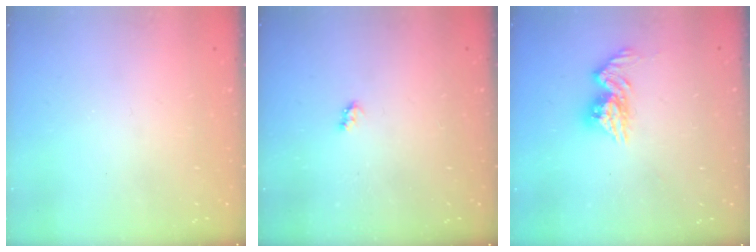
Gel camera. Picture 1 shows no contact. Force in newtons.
{"total": 2.6, "press": 2.6, "slide": 0.4}
{"total": 11.0, "press": 11.0, "slide": 1.0}